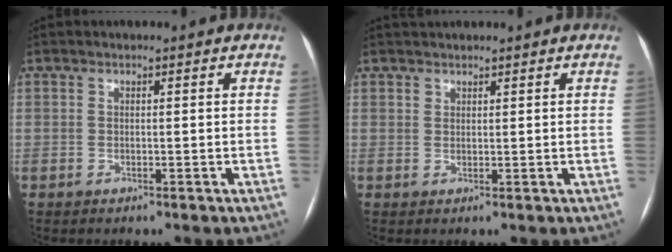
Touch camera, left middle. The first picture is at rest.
{"total": 1.9, "force": [1.8, 0.6, 0.3], "torque": [-0.002, 0.015, 0.032]}